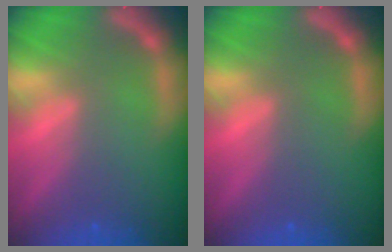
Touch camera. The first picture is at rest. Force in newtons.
{"total": 0.0}